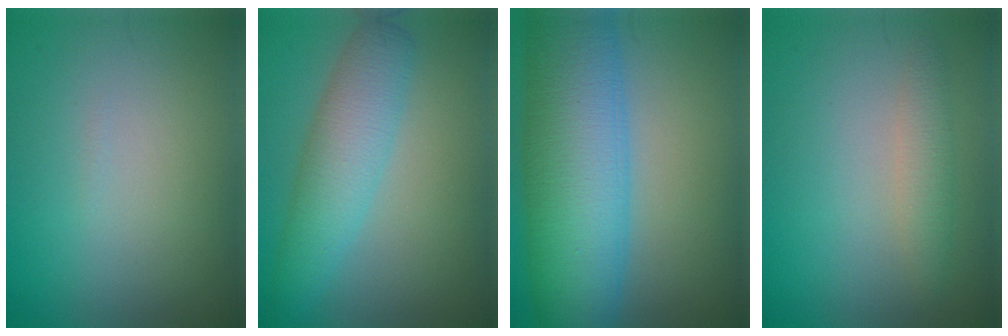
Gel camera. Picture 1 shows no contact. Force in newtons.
{"total": 5.0, "press": 5.0, "slide": 0.1}
{"total": 12.4, "press": 12.4, "slide": 0.2}
{"total": 1.9, "press": 1.9, "slide": 0.0}